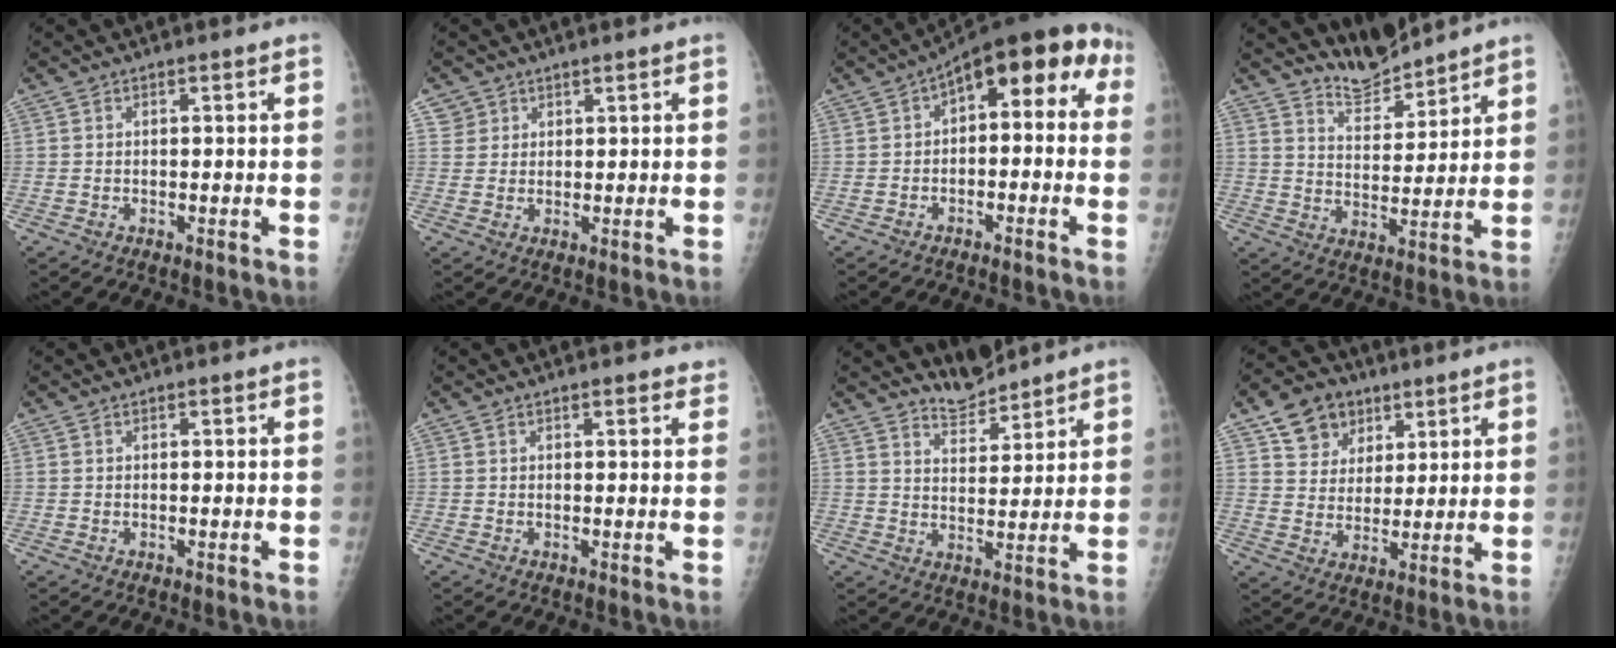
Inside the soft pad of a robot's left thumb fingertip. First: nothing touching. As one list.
[{"total": 2.3, "force": [1.6, 1.6, -0.6], "torque": [0.033, -0.006, 0.022]}, {"total": 12.7, "force": [1.8, 6.6, 10.7], "torque": [-0.102, 0.051, 0.012]}, {"total": 6.4, "force": [6.3, 1.0, 0.1], "torque": [0.010, -0.052, 0.124]}, {"total": 0.0}, {"total": 2.1, "force": [1.6, 0.7, 1.2], "torque": [-0.003, 0.000, 0.016]}, {"total": 4.9, "force": [4.8, 1.0, -0.1], "torque": [0.017, -0.040, 0.090]}, {"total": 9.3, "force": [5.4, 7.0, 2.9], "torque": [-0.018, -0.022, 0.096]}]